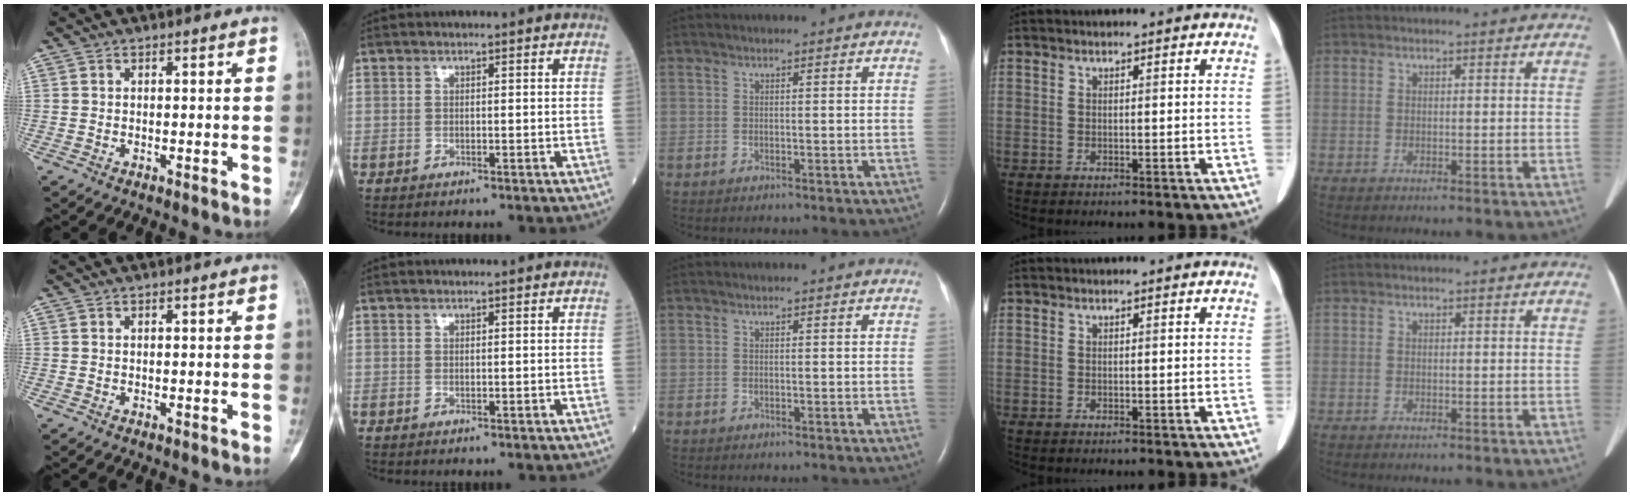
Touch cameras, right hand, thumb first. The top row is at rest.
{}